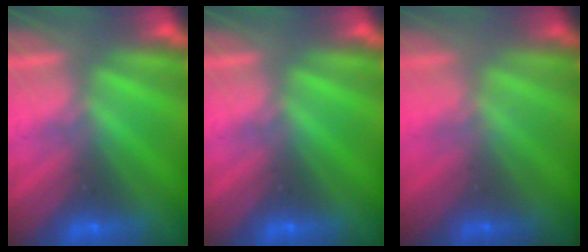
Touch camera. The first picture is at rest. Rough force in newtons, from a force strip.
{"total": 0.0}
{"total": 1.5}